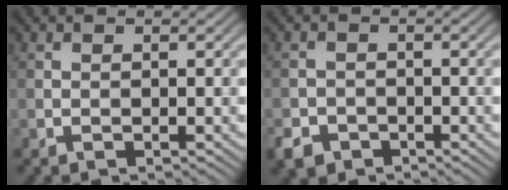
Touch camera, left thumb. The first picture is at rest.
{"total": 3.2, "force": [-2.1, 2.2, 1.0], "torque": [-0.023, -0.007, -0.046]}